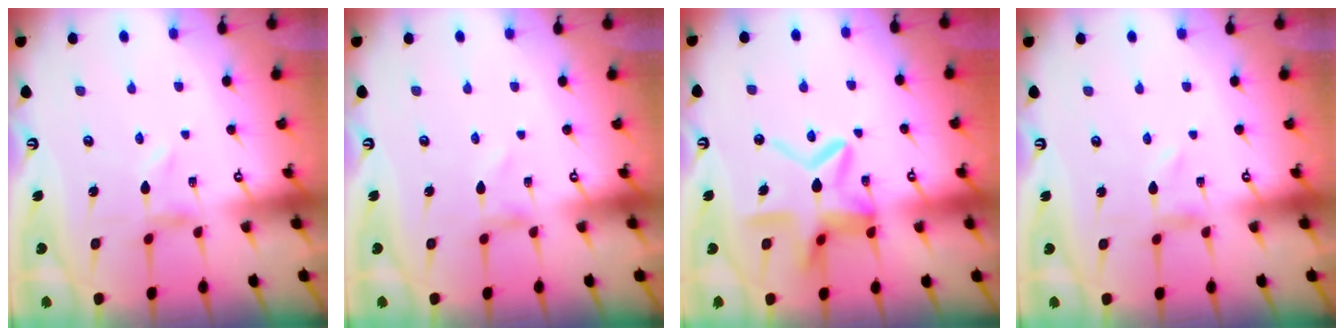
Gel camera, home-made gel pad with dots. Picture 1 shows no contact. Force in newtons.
{"total": 0.0}
{"total": 14.3, "press": 14.2, "slide": 1.3}
{"total": 0.0}